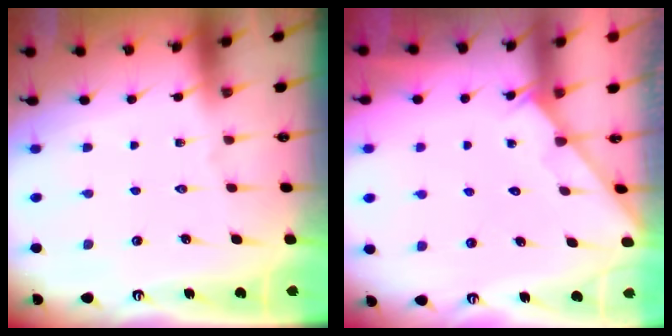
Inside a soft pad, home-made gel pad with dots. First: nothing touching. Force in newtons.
{"total": 1.6, "press": 1.6, "slide": 0.1}